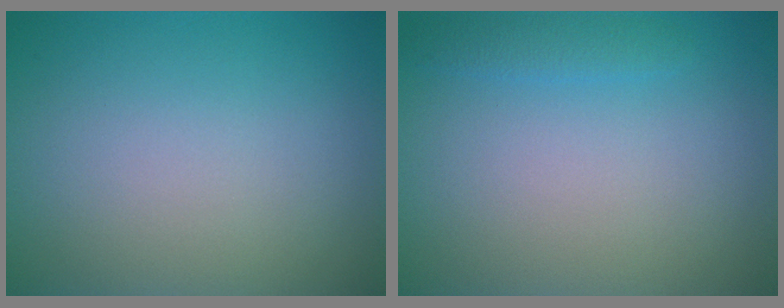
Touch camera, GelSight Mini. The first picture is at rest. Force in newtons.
{"total": 1.2, "press": 1.2, "slide": 0.1}